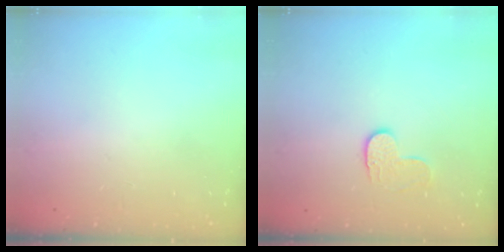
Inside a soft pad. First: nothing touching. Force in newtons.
{"total": 6.3, "press": 6.3, "slide": 0.4}